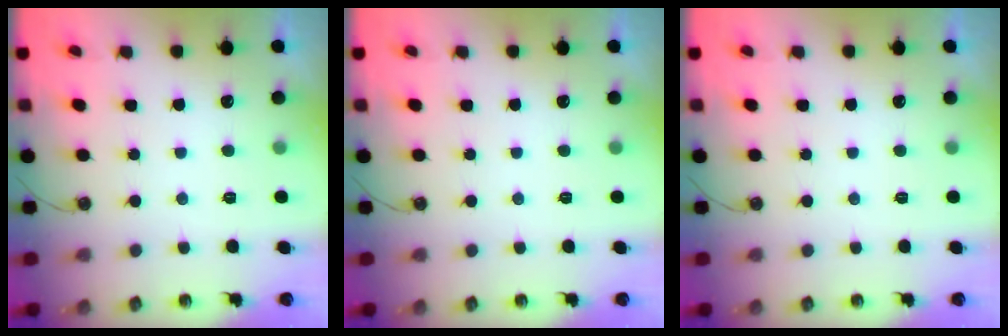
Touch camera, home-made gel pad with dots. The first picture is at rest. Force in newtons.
{"total": 0.0}
{"total": 0.0}